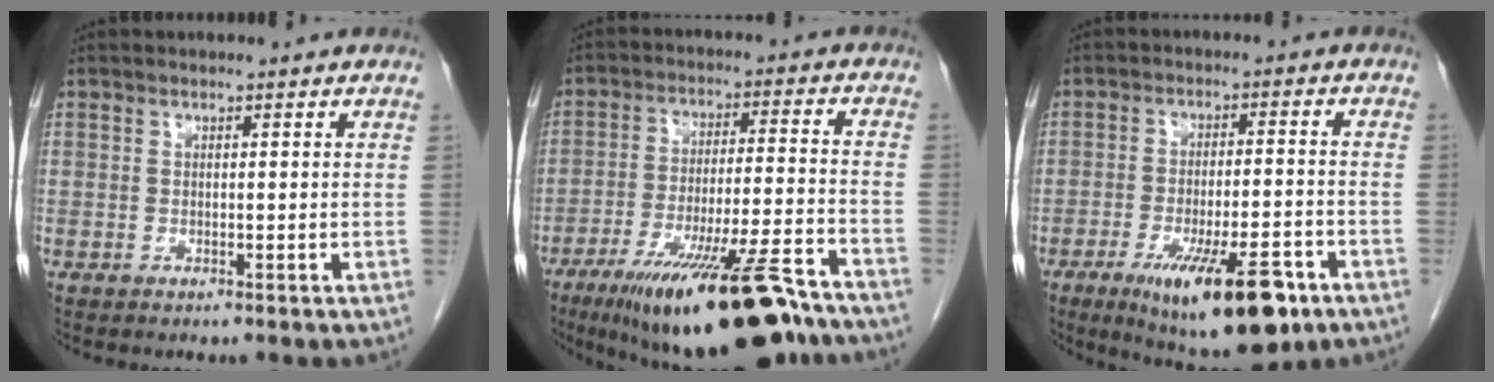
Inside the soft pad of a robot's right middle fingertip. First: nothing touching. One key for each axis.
{"total": 21.6, "fx": -15.8, "fy": 2.3, "fz": 14.6, "tx": -0.187, "ty": -0.017, "tz": -0.250}
{"total": 14.9, "fx": -8.4, "fy": 3.4, "fz": 11.8, "tx": -0.161, "ty": -0.017, "tz": -0.122}